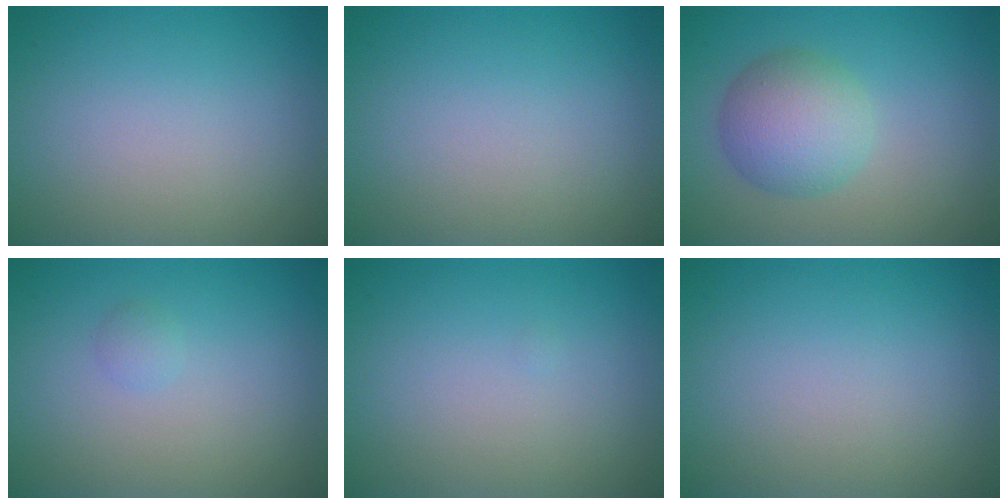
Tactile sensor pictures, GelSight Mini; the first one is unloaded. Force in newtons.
{"total": 0.0}
{"total": 5.1, "press": 5.1, "slide": 0.2}
{"total": 0.8, "press": 0.8, "slide": 0.0}
{"total": 0.0}
{"total": 0.0}